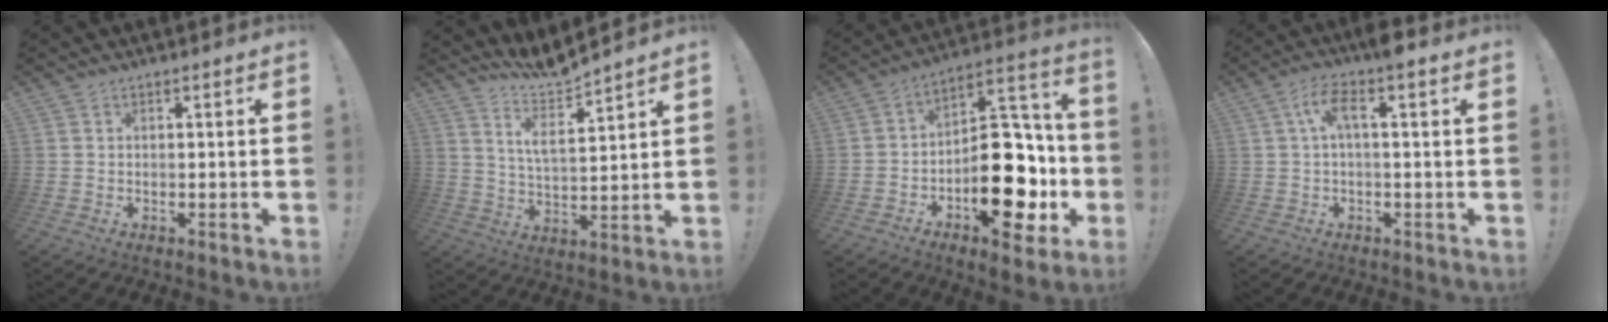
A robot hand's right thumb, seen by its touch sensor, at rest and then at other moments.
{"total": 8.9, "force": [7.6, 0.3, 4.7], "torque": [-0.100, -0.060, 0.133]}
{"total": 22.5, "force": [-6.7, 12.4, 17.6], "torque": [-0.234, 0.058, -0.079]}
{"total": 7.6, "force": [1.9, 1.5, 7.2], "torque": [-0.137, -0.002, 0.031]}